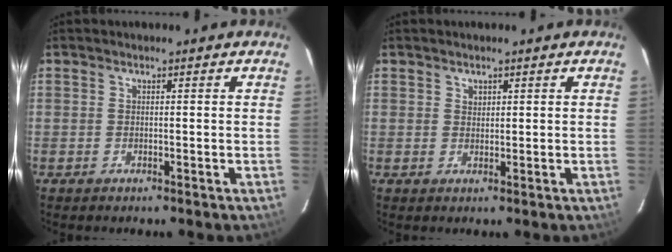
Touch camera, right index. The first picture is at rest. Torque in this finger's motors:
{"motor_torque": [-0.03, 0.00, -0.02, 0.01]}